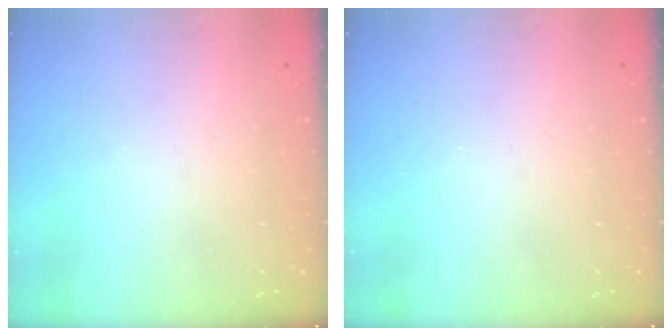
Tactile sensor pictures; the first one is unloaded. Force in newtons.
{"total": 0.0}